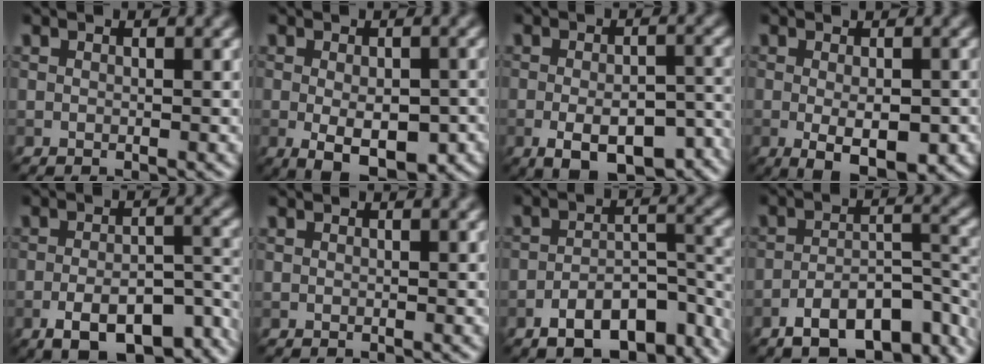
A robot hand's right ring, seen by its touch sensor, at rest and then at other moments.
{"total": 6.0, "force": [-1.8, 2.6, 5.1], "torque": [-0.077, -0.016, -0.019]}
{"total": 8.6, "force": [-3.8, 3.7, 6.7], "torque": [-0.103, -0.014, -0.045]}
{"total": 5.1, "force": [-1.2, 1.9, 4.5], "torque": [-0.068, -0.011, -0.013]}
{"total": 10.0, "force": [-5.9, 3.9, 7.0], "torque": [-0.104, -0.013, -0.089]}
{"total": 0.0}
{"total": 9.0, "force": [-5.9, 3.9, 5.6], "torque": [-0.074, -0.006, -0.097]}
{"total": 9.9, "force": [-6.6, 3.9, 6.3], "torque": [-0.087, -0.004, -0.110]}